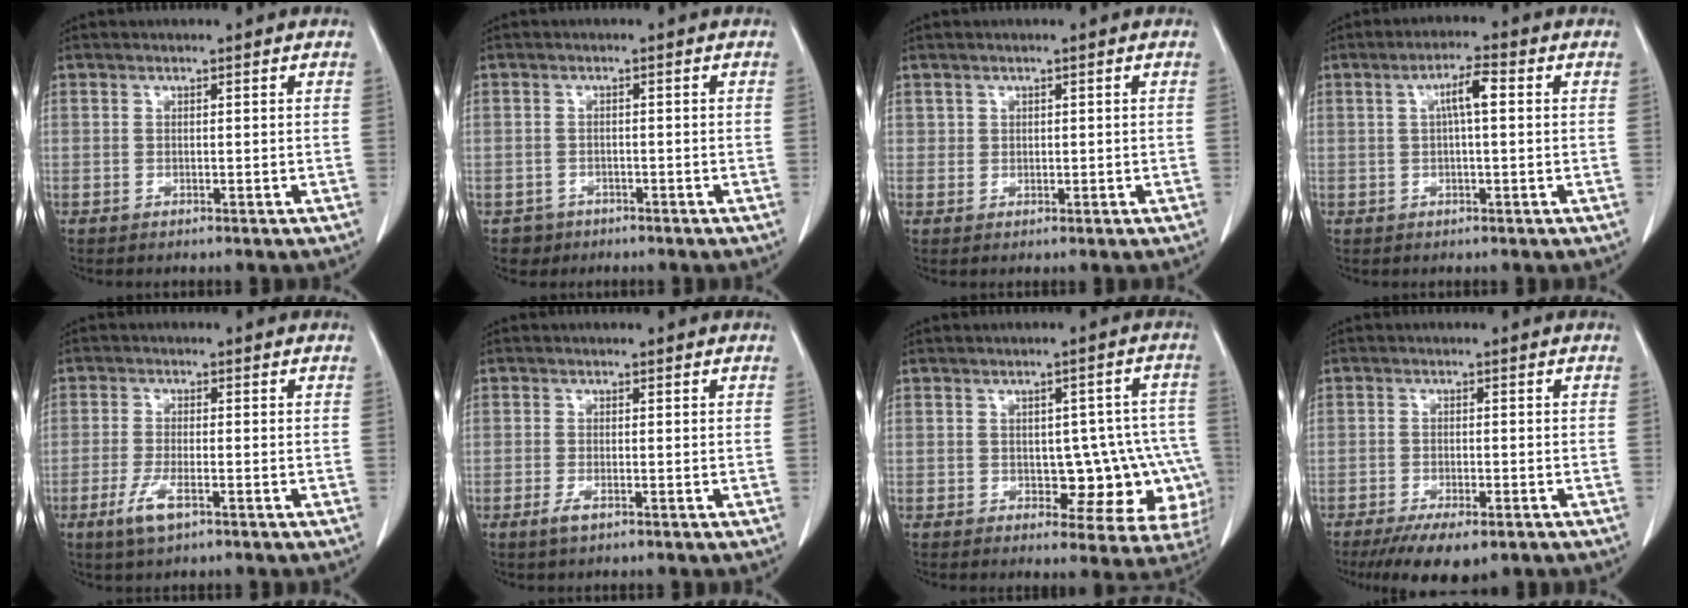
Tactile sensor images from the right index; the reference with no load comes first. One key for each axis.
{"total": 2.4, "fx": -1.4, "fy": 1.9, "fz": -0.4, "tx": 0.005, "ty": 0.010, "tz": -0.025}
{"total": 1.1, "fx": 0.4, "fy": 1.0, "fz": 0.1, "tx": 0.007, "ty": 0.000, "tz": 0.005}
{"total": 4.3, "fx": 0.8, "fy": 0.6, "fz": 4.2, "tx": -0.075, "ty": 0.012, "tz": 0.011}
{"total": 4.5, "fx": -2.4, "fy": 1.0, "fz": 3.6, "tx": -0.080, "ty": -0.006, "tz": -0.044}
{"total": 1.8, "fx": -1.1, "fy": 0.4, "fz": 1.4, "tx": -0.028, "ty": -0.003, "tz": -0.019}
{"total": 12.6, "fx": -2.5, "fy": 6.6, "fz": 10.5, "tx": -0.085, "ty": 0.025, "tz": -0.018}
{"total": 8.0, "fx": -5.5, "fy": 2.8, "fz": 5.1, "tx": -0.074, "ty": -0.012, "tz": -0.085}